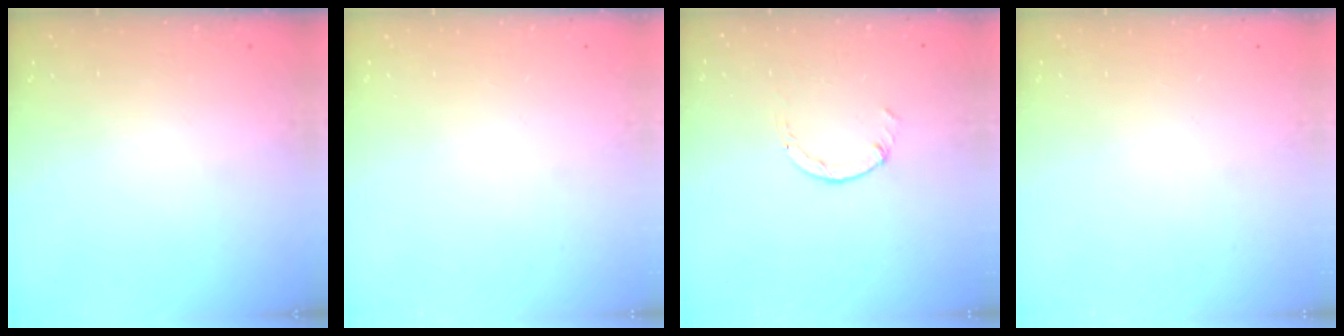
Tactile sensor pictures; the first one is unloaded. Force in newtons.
{"total": 0.0}
{"total": 0.7, "press": 0.7, "slide": 0.2}
{"total": 0.0}